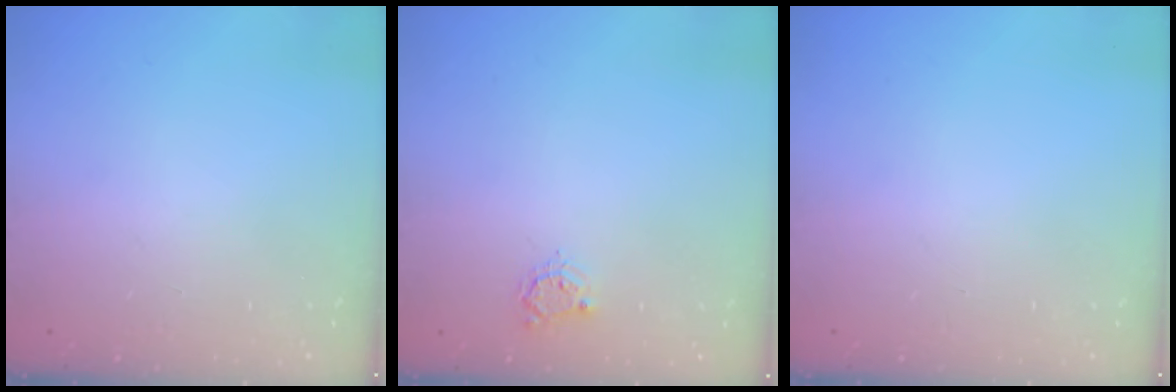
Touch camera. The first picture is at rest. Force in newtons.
{"total": 3.8, "press": 3.8, "slide": 0.4}
{"total": 0.0}